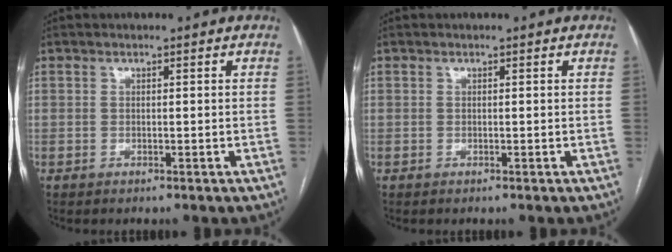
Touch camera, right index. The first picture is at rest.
{"total": 0.0}